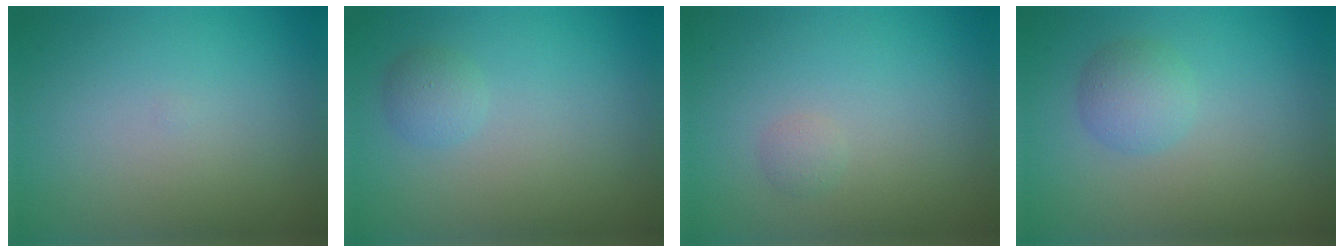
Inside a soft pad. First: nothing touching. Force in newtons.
{"total": 1.4, "press": 1.4, "slide": 0.1}
{"total": 0.7, "press": 0.7, "slide": 0.0}
{"total": 2.4, "press": 2.4, "slide": 0.1}